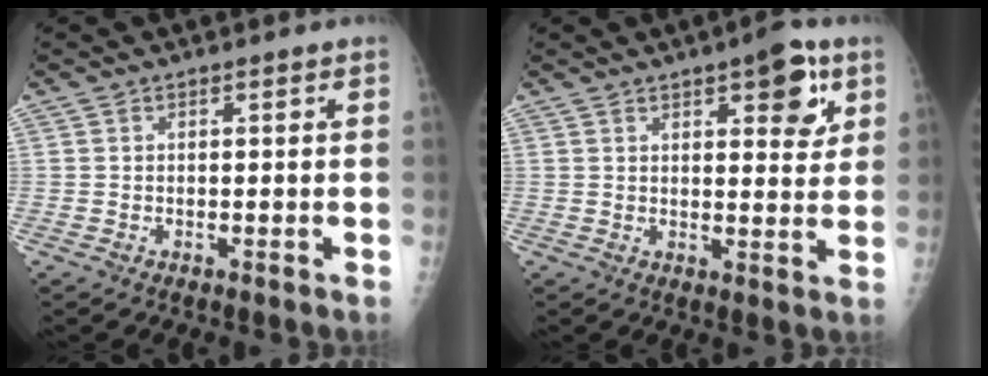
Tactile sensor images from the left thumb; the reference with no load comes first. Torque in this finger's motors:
{"motor_torque": [0.22, 0.05, 0.27, 0.13, 0.09]}